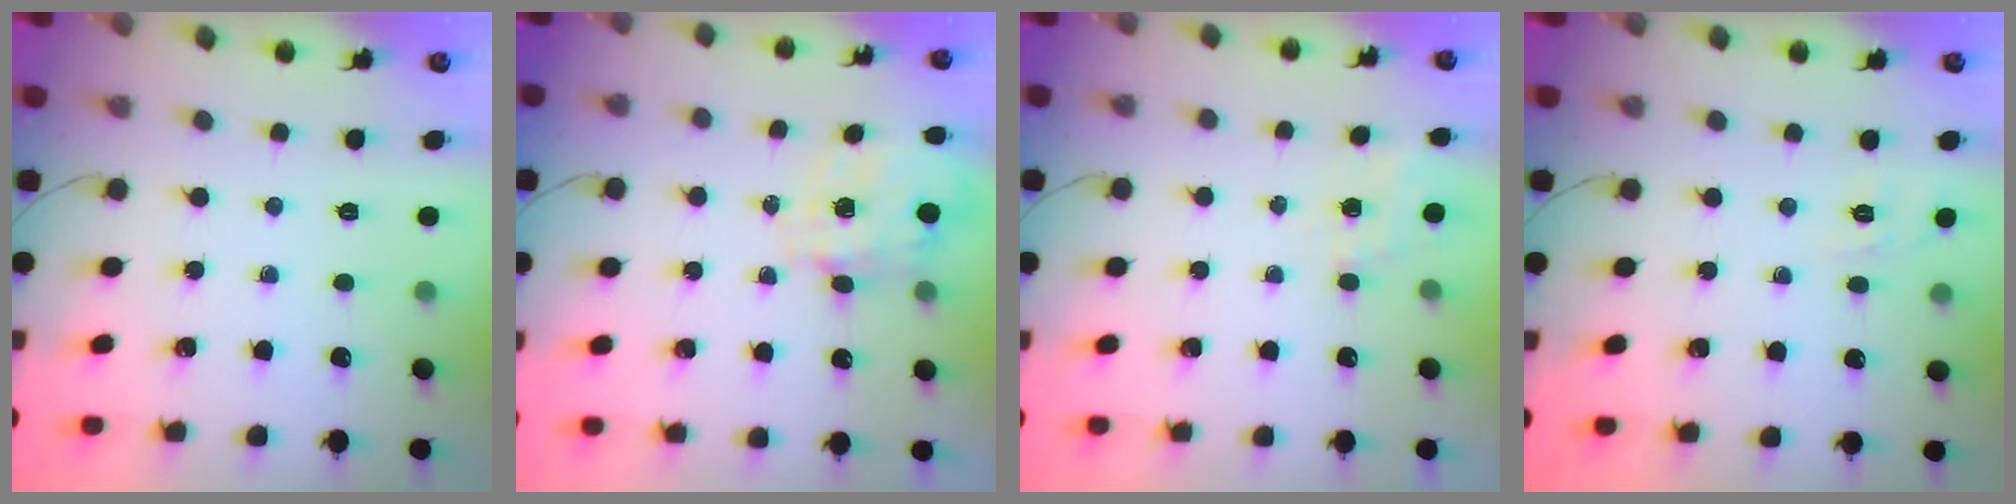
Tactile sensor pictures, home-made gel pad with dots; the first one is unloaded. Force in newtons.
{"total": 3.5, "press": 3.4, "slide": 0.9}
{"total": 5.1, "press": 4.8, "slide": 1.5}
{"total": 1.6, "press": 0.0, "slide": 1.6}